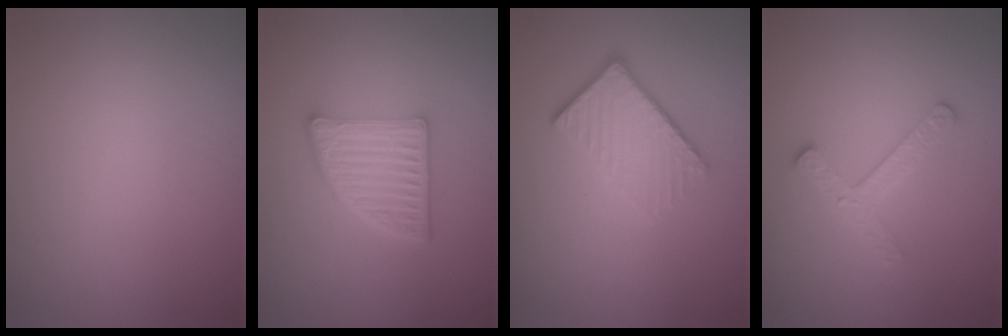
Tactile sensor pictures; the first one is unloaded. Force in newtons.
{"total": 5.4, "press": 3.9, "slide": 3.8}
{"total": 4.3, "press": 2.9, "slide": 3.2}
{"total": 2.4, "press": 2.4, "slide": 0.4}